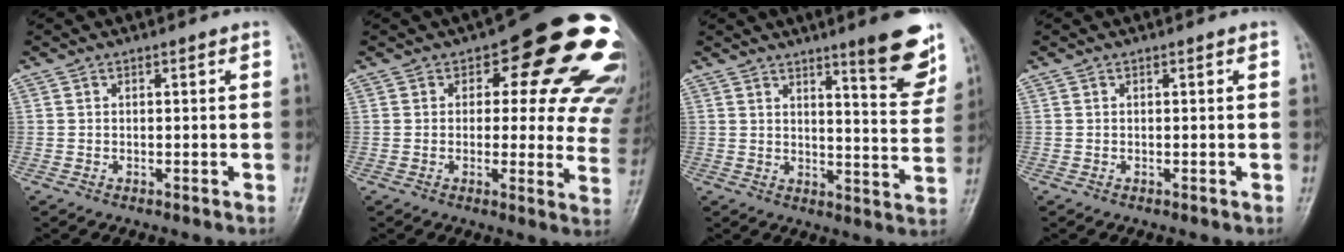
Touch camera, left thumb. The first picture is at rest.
{"total": 21.2, "force": [8.4, 10.5, 16.3], "torque": [-0.146, -0.014, 0.095]}
{"total": 11.2, "force": [7.3, 1.8, 8.3], "torque": [-0.084, -0.050, 0.101]}
{"total": 0.0}